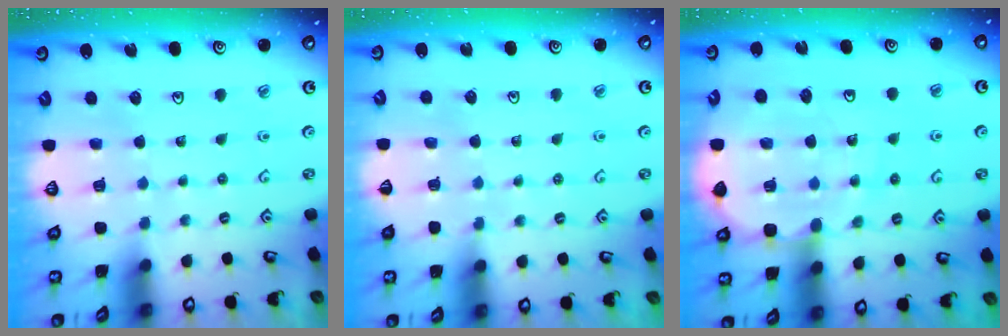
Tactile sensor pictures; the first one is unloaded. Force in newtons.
{"total": 3.7, "press": 3.7, "slide": 0.5}
{"total": 10.5, "press": 10.2, "slide": 2.5}